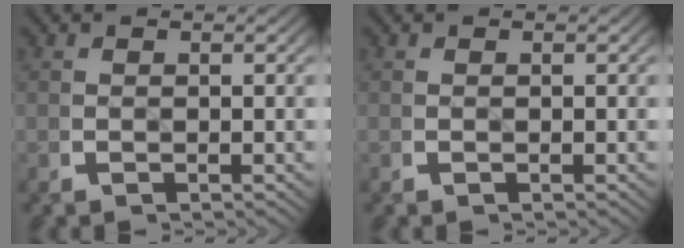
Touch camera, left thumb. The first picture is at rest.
{"total": 0.0}